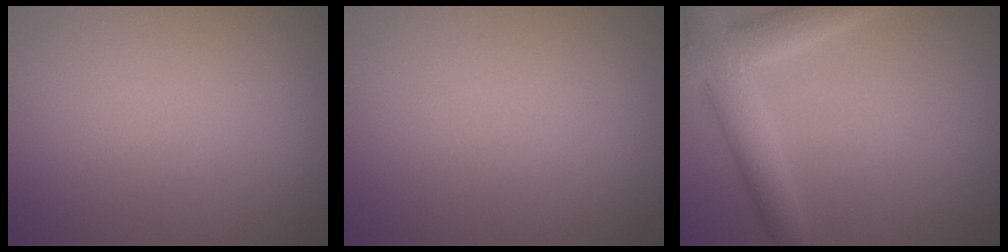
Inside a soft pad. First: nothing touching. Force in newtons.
{"total": 0.0}
{"total": 4.7, "press": 4.7, "slide": 0.4}